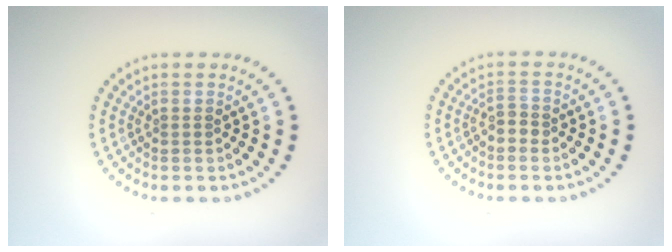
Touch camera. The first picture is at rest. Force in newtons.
{"total": 1.2, "press": 1.2, "slide": 0.4}